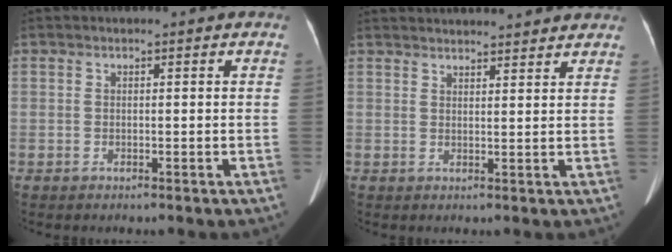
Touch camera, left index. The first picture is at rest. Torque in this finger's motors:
{"motor_torque": [0.44, -1.70, 0.44, 0.01]}